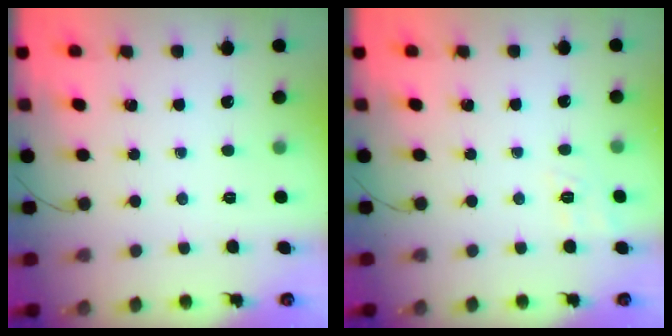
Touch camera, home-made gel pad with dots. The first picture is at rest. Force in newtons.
{"total": 7.2, "press": 7.0, "slide": 1.8}